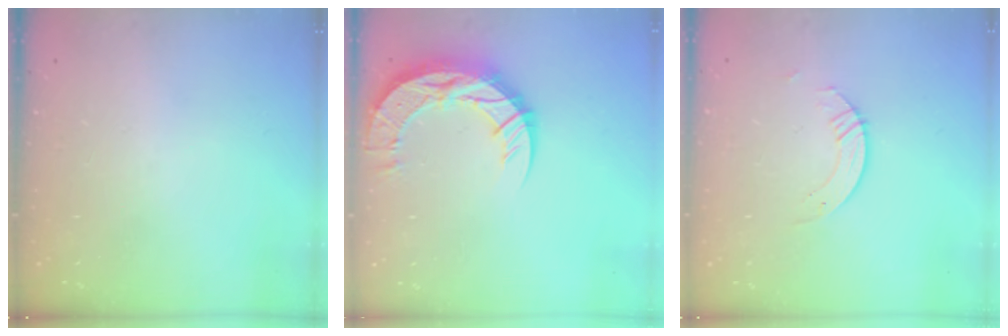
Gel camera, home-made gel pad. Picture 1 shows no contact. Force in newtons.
{"total": 16.1, "press": 16.0, "slide": 1.4}
{"total": 2.2, "press": 2.2, "slide": 0.2}